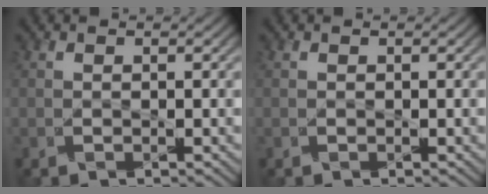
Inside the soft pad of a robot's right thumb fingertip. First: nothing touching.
{"total": 0.0}